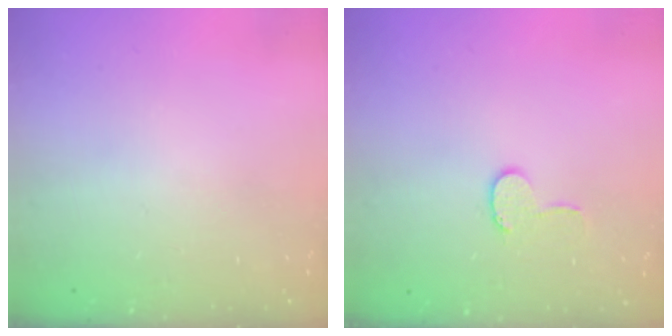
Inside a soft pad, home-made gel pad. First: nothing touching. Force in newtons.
{"total": 6.9, "press": 6.8, "slide": 0.7}